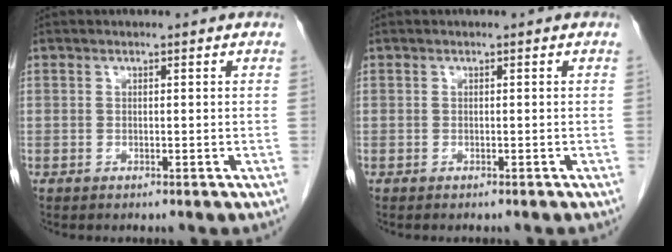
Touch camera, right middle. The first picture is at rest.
{"total": 1.2, "force": [-1.1, 0.3, 0.5], "torque": [-0.010, -0.002, -0.011]}